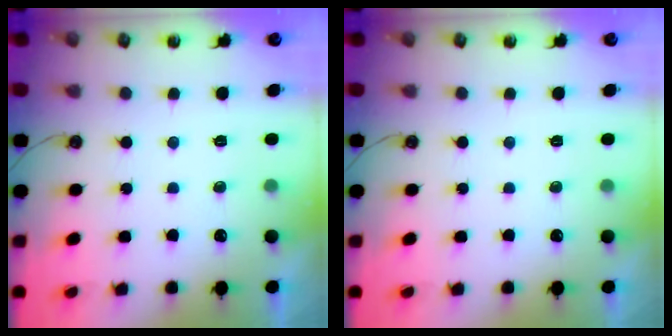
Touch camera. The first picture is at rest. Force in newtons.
{"total": 0.0}